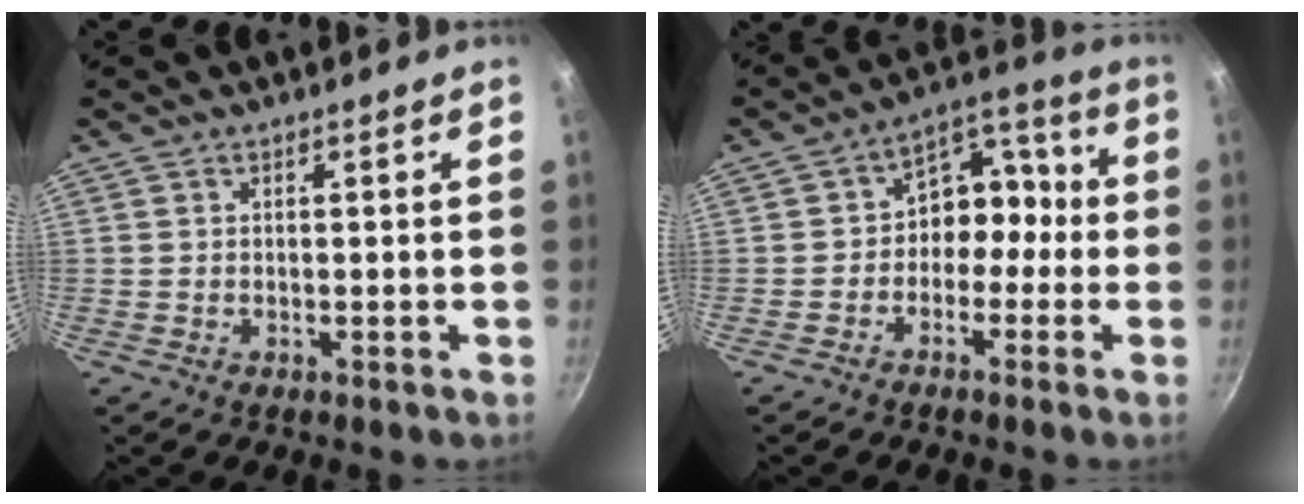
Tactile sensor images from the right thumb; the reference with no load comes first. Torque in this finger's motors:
{"motor_torque": [-0.47, 0.68, 0.01, 0.16, 0.05]}